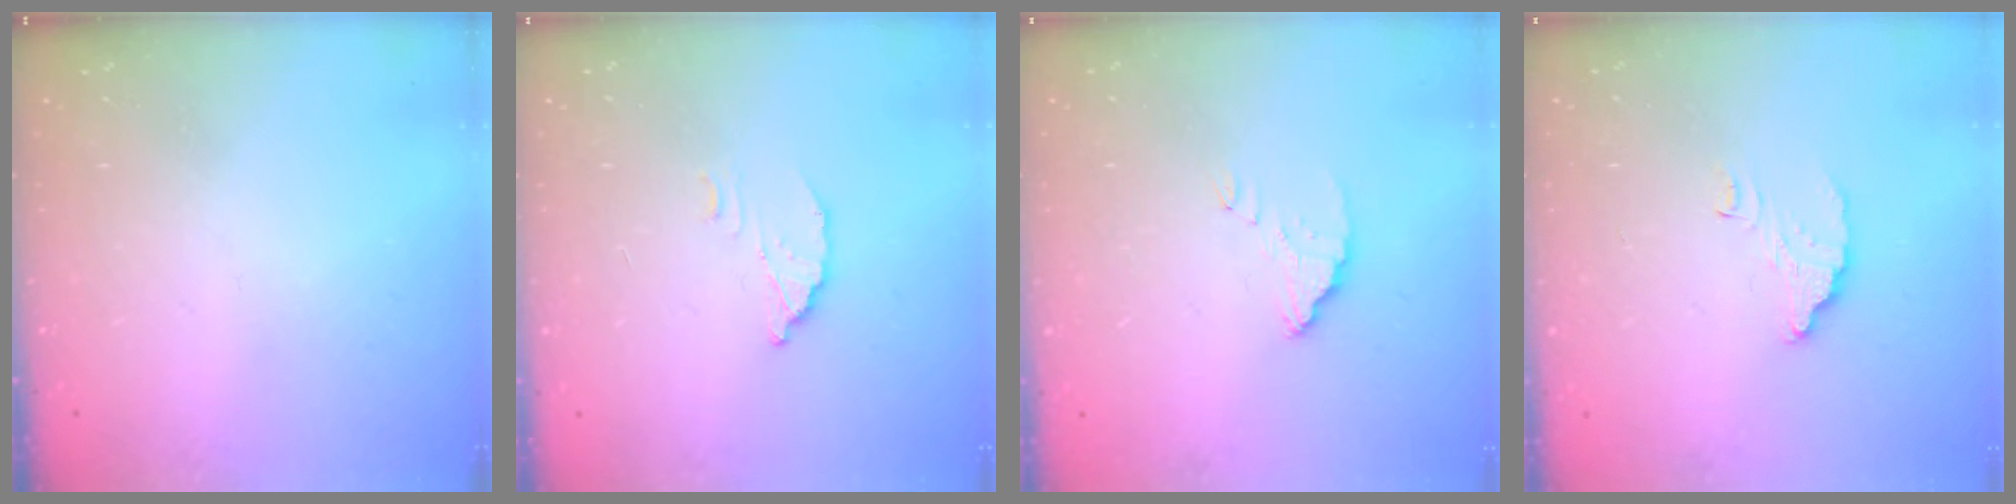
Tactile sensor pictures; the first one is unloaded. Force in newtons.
{"total": 3.7, "press": 3.7, "slide": 0.2}
{"total": 3.0, "press": 3.0, "slide": 0.2}
{"total": 4.5, "press": 4.5, "slide": 0.1}